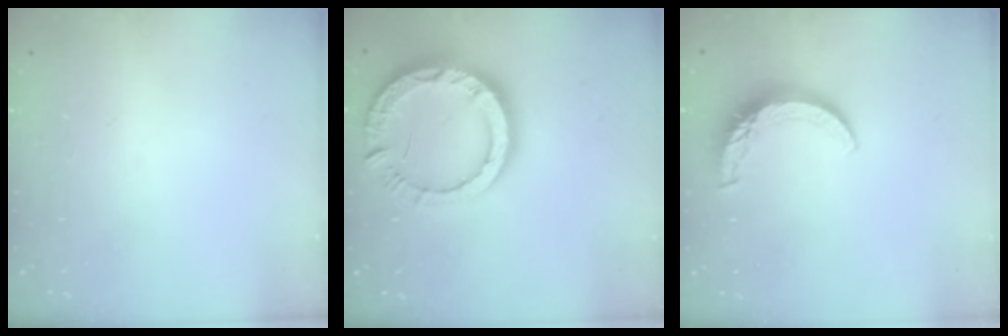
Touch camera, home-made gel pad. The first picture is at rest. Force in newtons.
{"total": 12.5, "press": 12.4, "slide": 0.9}
{"total": 8.6, "press": 8.5, "slide": 0.8}